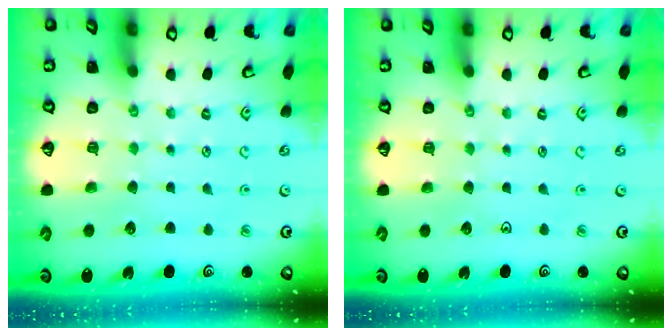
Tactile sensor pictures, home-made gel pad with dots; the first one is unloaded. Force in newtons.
{"total": 0.0}